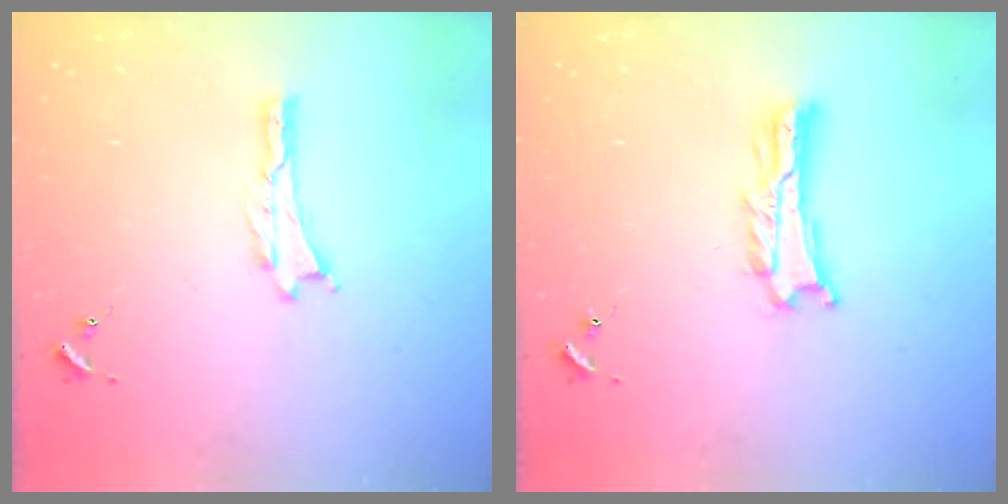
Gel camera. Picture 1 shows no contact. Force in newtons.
{"total": 2.0, "press": 2.0, "slide": 0.3}